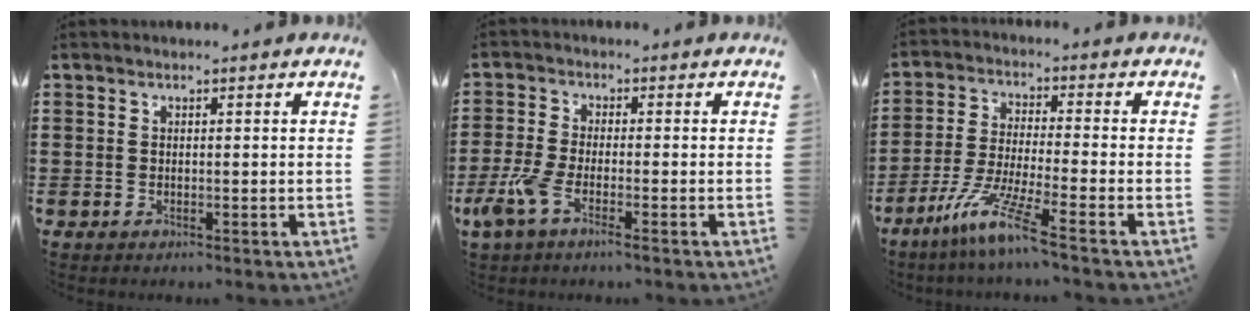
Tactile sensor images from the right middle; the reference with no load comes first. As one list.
[{"total": 5.1, "force": [-2.8, 1.0, 4.2], "torque": [-0.110, -0.014, -0.058]}, {"total": 8.7, "force": [-6.2, 0.2, 6.0], "torque": [-0.128, -0.013, -0.122]}]